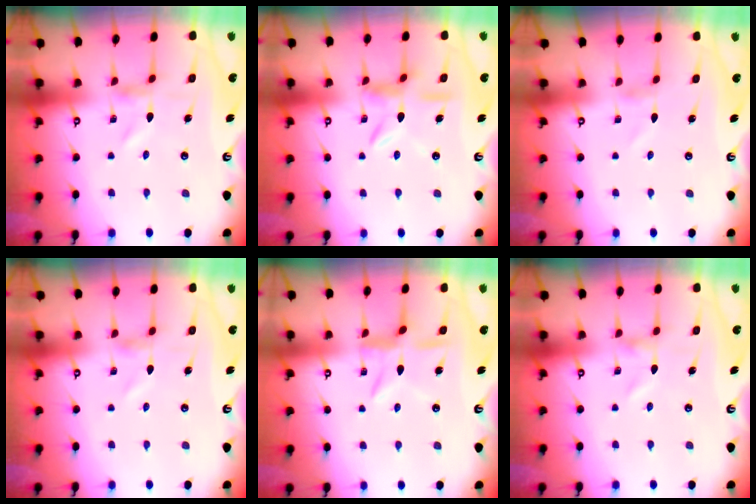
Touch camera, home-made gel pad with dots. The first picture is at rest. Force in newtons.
{"total": 10.1, "press": 10.0, "slide": 1.0}
{"total": 1.3, "press": 1.2, "slide": 0.1}
{"total": 0.7, "press": 0.6, "slide": 0.3}
{"total": 8.9, "press": 8.9, "slide": 0.6}
{"total": 0.0}